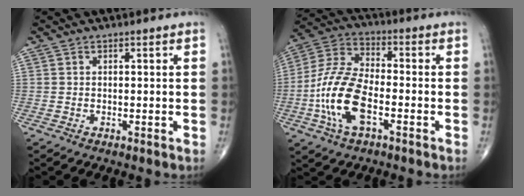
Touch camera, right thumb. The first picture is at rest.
{"total": 14.5, "force": [-4.2, 6.9, 12.0], "torque": [-0.250, 0.026, -0.085]}